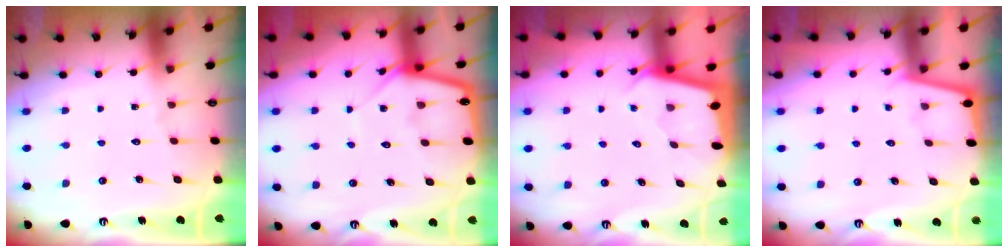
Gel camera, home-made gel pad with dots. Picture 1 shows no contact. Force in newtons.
{"total": 6.9, "press": 6.9, "slide": 0.6}
{"total": 2.1, "press": 2.1, "slide": 0.2}
{"total": 1.8, "press": 1.8, "slide": 0.4}